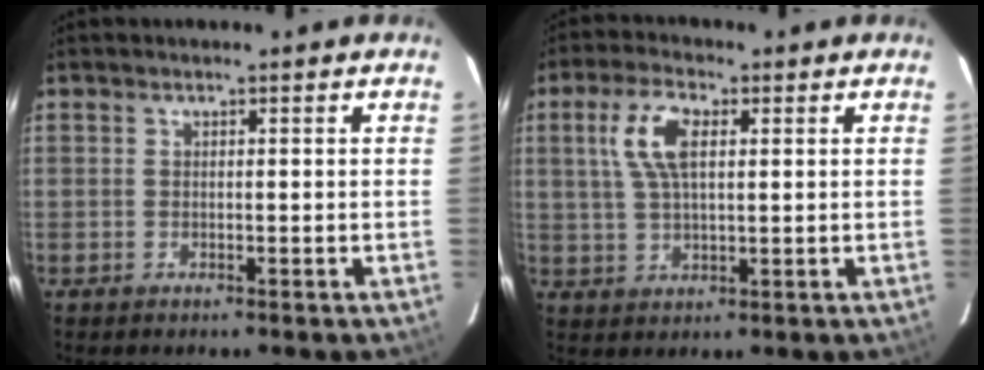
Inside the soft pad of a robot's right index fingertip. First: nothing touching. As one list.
[{"total": 7.9, "force": [2.3, 3.4, 6.8], "torque": [-0.137, 0.013, 0.045]}]